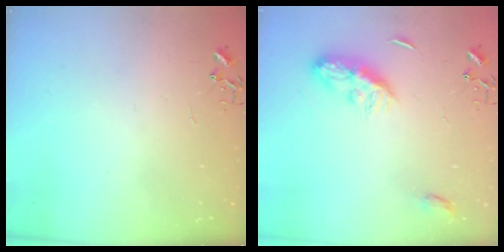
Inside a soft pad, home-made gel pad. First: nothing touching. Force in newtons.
{"total": 8.5, "press": 8.4, "slide": 0.3}